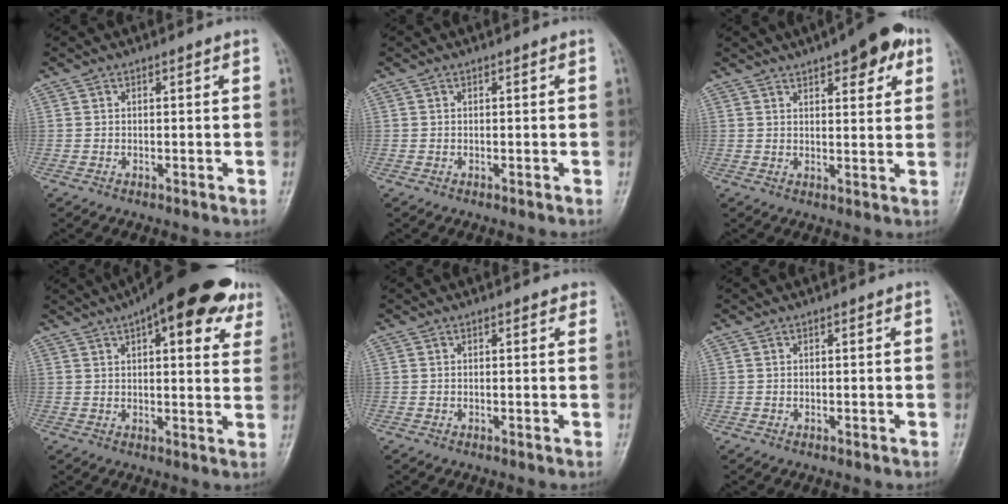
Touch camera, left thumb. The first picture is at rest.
{"total": 0.0}
{"total": 10.0, "force": [5.4, 3.7, 7.6], "torque": [-0.070, -0.008, 0.068]}
{"total": 19.0, "force": [10.6, 7.2, 13.9], "torque": [-0.160, -0.002, 0.137]}
{"total": 0.9, "force": [0.6, 0.5, 0.5], "torque": [0.000, -0.002, 0.000]}
{"total": 0.0}